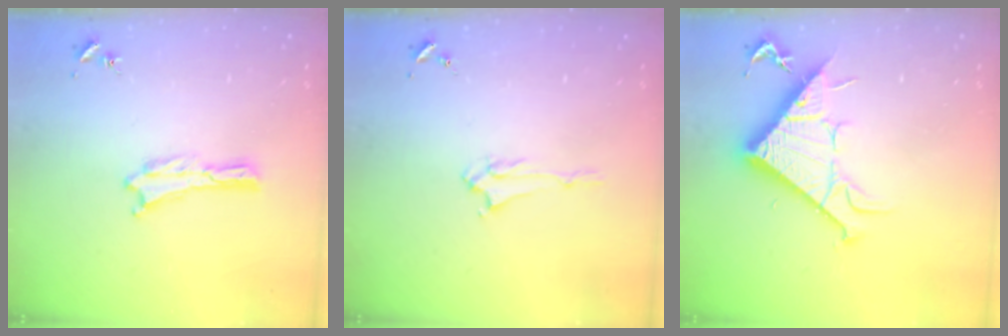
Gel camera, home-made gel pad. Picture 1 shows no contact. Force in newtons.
{"total": 1.4, "press": 1.4, "slide": 0.3}
{"total": 11.9, "press": 11.9, "slide": 0.2}